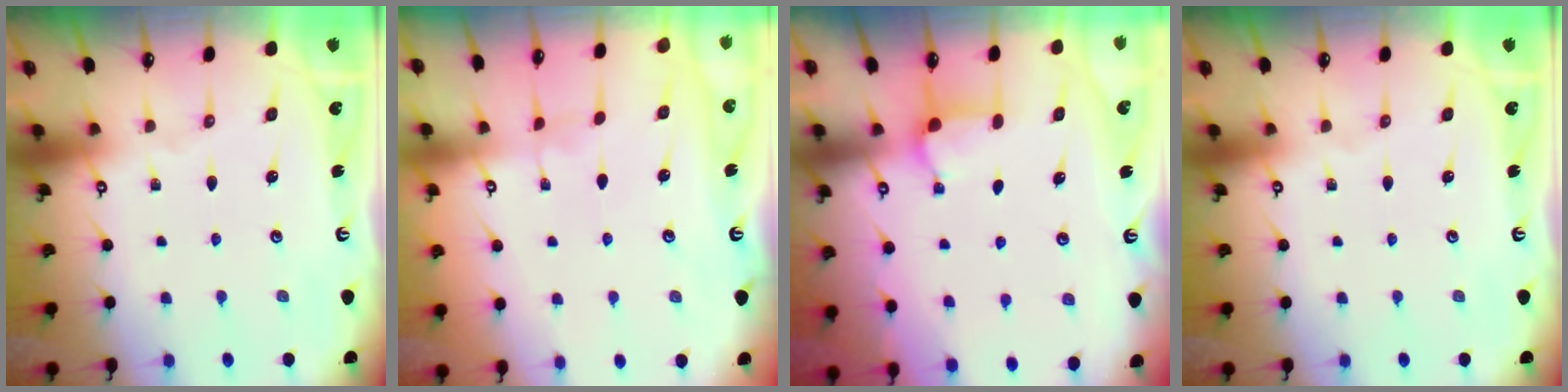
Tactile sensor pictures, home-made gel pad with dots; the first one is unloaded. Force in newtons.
{"total": 2.8, "press": 2.8, "slide": 0.3}
{"total": 3.7, "press": 3.7, "slide": 0.1}
{"total": 0.0}